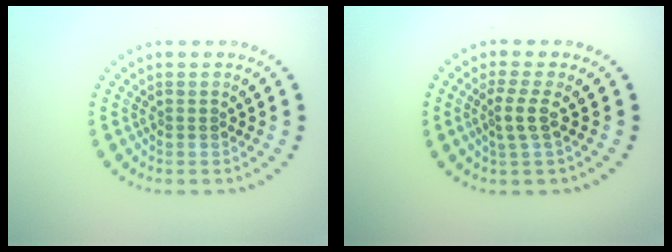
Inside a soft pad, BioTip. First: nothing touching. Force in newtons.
{"total": 2.0, "press": 1.4, "slide": 1.5}